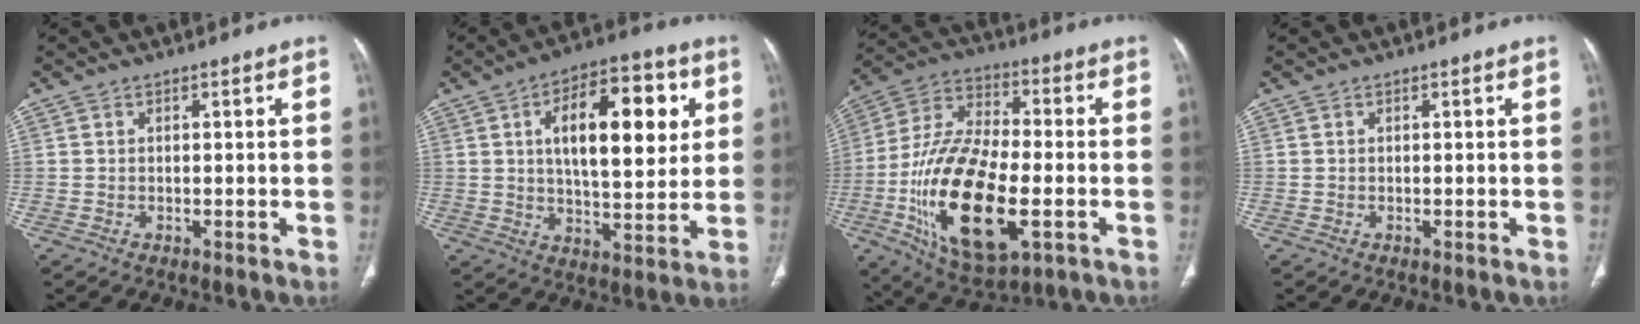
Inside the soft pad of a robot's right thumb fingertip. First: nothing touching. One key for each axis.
{"total": 18.6, "fx": 5.1, "fy": 8.3, "fz": 15.8, "tx": -0.205, "ty": -0.002, "tz": 0.074}
{"total": 24.0, "fx": -6.1, "fy": 10.9, "fz": 20.4, "tx": -0.393, "ty": 0.009, "tz": -0.097}
{"total": 0.0}